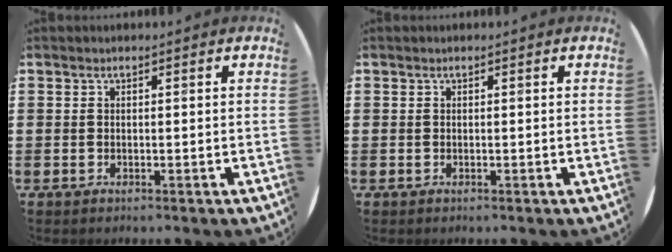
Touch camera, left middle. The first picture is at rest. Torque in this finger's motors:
{"motor_torque": [-0.23, -0.10, -0.01, 0.01]}